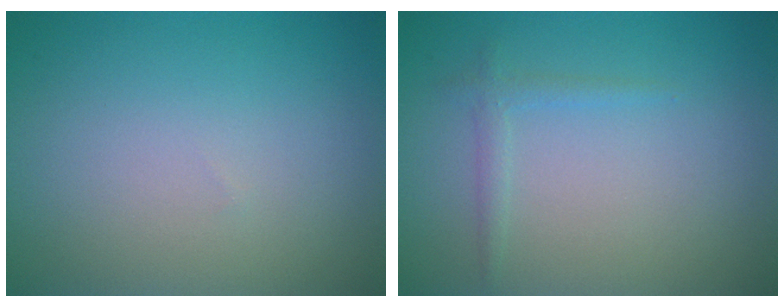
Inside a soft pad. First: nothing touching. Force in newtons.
{"total": 1.1, "press": 1.1, "slide": 0.1}